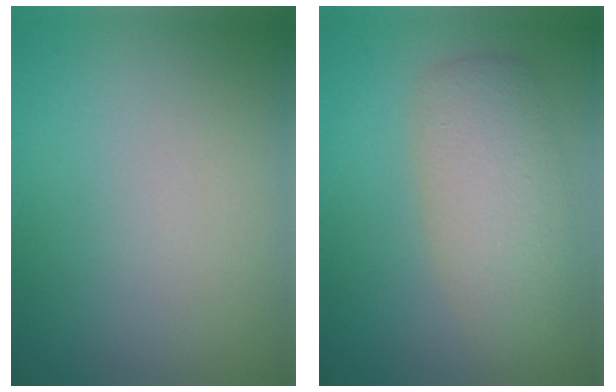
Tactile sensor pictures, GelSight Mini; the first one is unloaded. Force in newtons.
{"total": 4.9, "press": 4.9, "slide": 0.1}